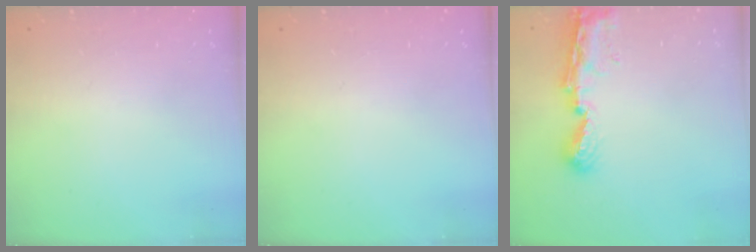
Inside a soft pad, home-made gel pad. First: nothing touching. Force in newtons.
{"total": 0.0}
{"total": 8.9, "press": 8.9, "slide": 0.9}